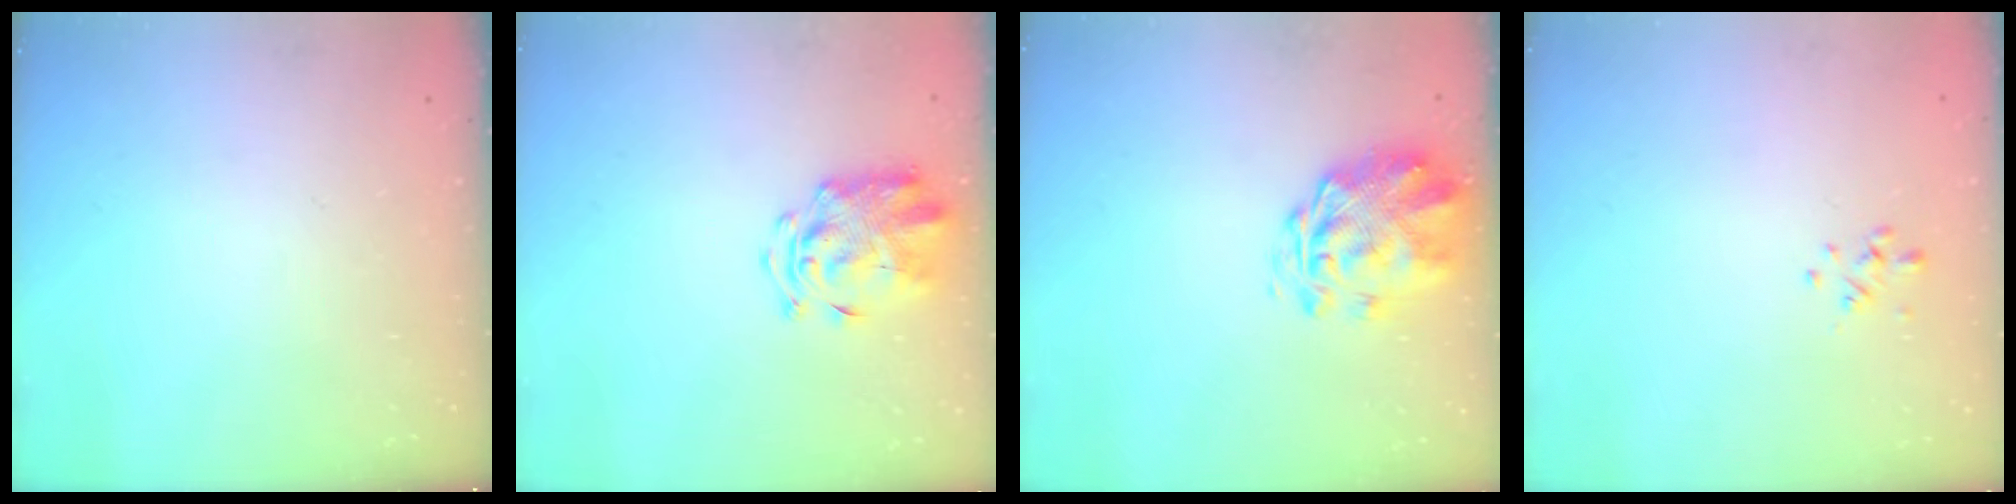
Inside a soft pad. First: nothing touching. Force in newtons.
{"total": 3.3, "press": 3.2, "slide": 0.8}
{"total": 3.2, "press": 2.8, "slide": 1.6}
{"total": 0.9, "press": 0.7, "slide": 0.5}